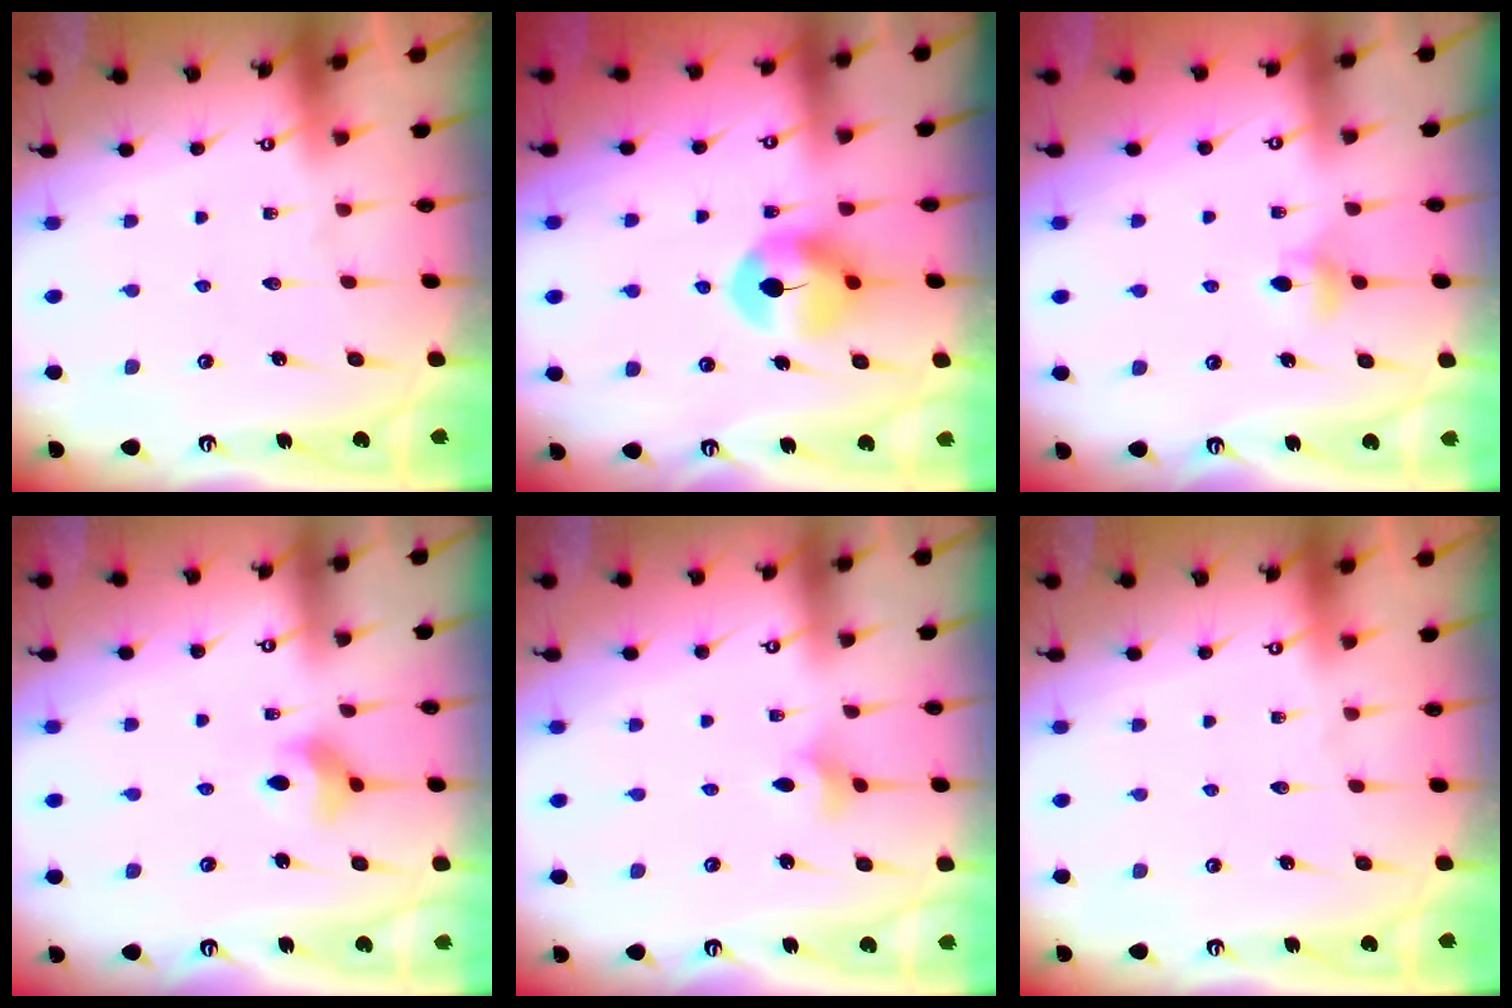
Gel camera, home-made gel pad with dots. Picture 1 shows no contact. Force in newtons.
{"total": 7.4, "press": 7.4, "slide": 0.3}
{"total": 4.3, "press": 4.2, "slide": 0.7}
{"total": 7.3, "press": 7.2, "slide": 1.2}
{"total": 2.9, "press": 2.8, "slide": 0.6}
{"total": 0.0}